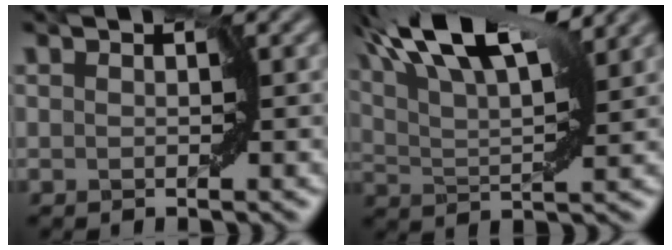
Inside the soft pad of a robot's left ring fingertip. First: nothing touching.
{"total": 9.7, "force": [6.6, 2.4, 6.7], "torque": [-0.119, 0.030, 0.109]}